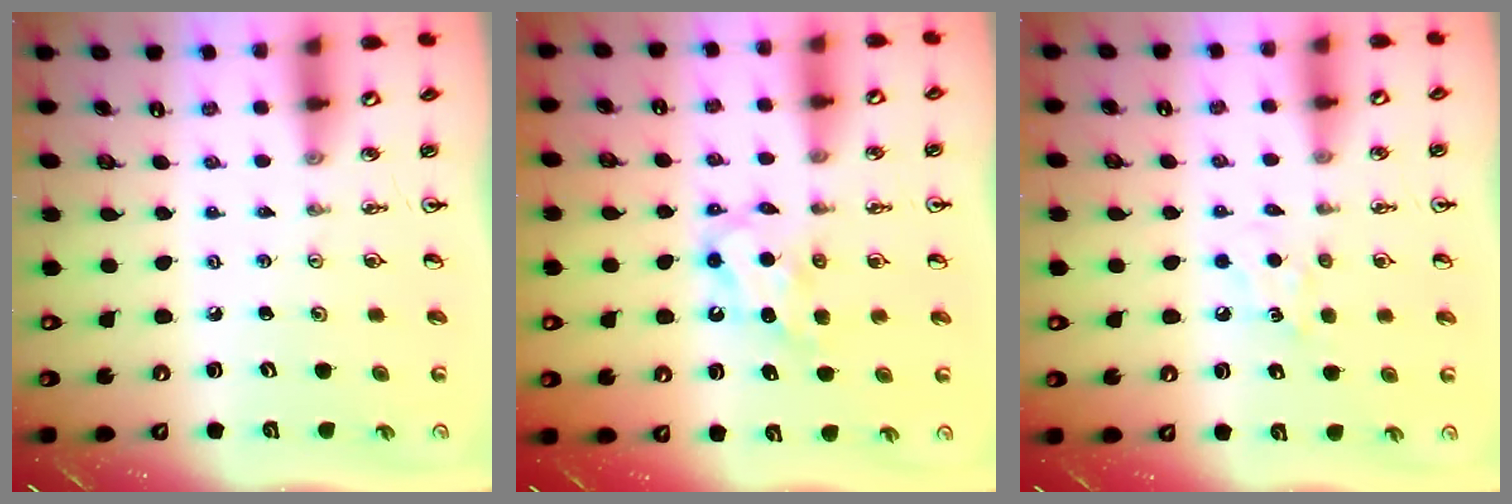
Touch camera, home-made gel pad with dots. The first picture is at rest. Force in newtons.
{"total": 6.4, "press": 6.4, "slide": 0.3}
{"total": 5.9, "press": 5.8, "slide": 0.7}